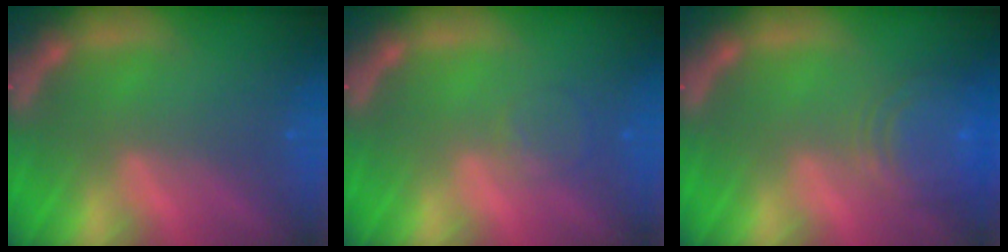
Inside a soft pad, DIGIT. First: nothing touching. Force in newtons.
{"total": 2.0}
{"total": 8.0}